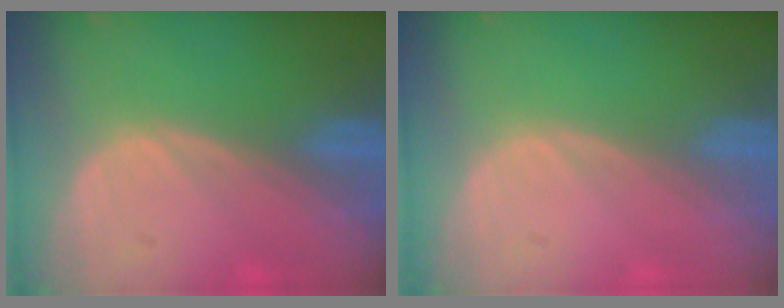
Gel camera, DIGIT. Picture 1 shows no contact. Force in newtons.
{"total": 0.0}